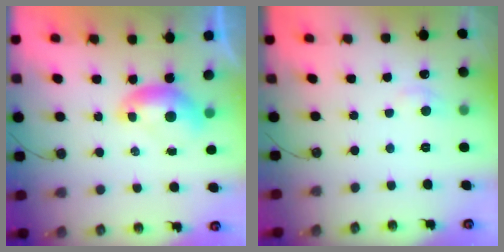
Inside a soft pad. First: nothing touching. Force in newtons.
{"total": 1.1, "press": 0.8, "slide": 0.8}